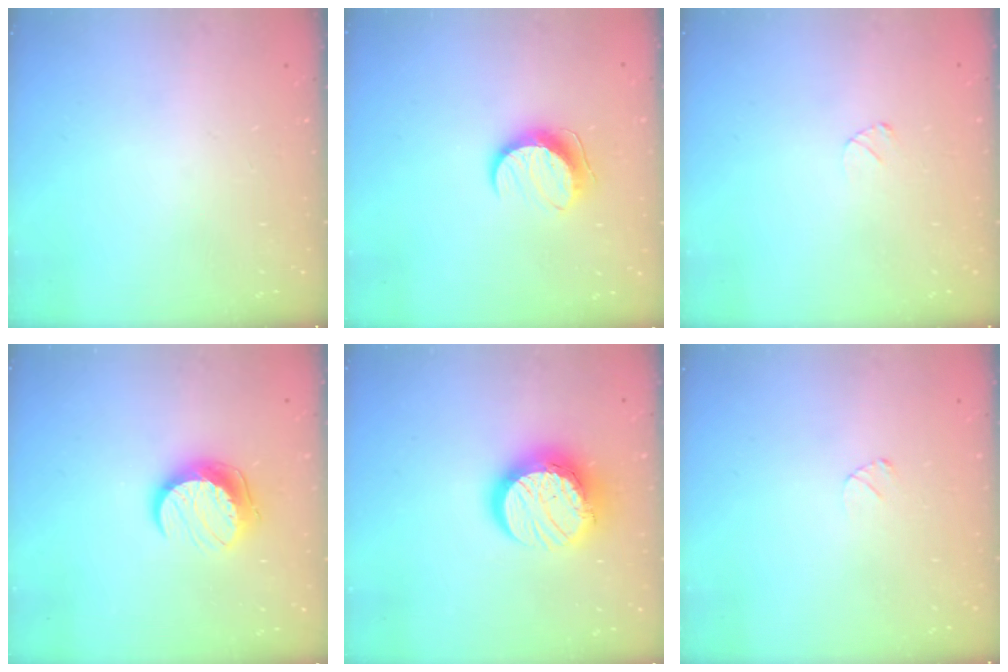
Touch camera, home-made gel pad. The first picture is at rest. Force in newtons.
{"total": 9.7, "press": 9.6, "slide": 0.6}
{"total": 2.6, "press": 2.6, "slide": 0.3}
{"total": 10.9, "press": 10.9, "slide": 0.2}
{"total": 14.8, "press": 14.8, "slide": 1.5}
{"total": 2.6, "press": 2.6, "slide": 0.3}